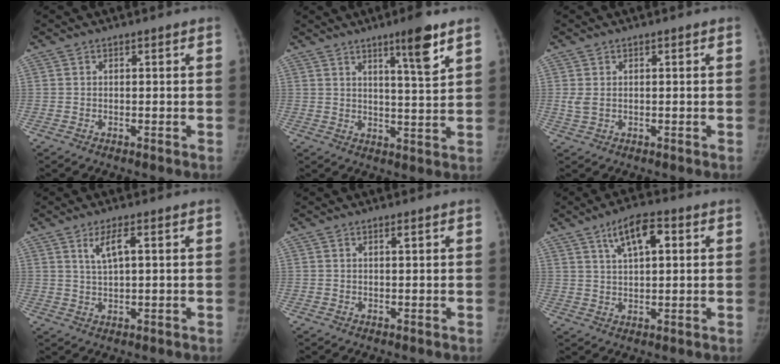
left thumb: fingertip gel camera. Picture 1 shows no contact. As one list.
[{"total": 8.1, "force": [5.0, 0.7, 6.4], "torque": [-0.093, -0.032, 0.077]}, {"total": 1.7, "force": [0.3, 1.1, 1.3], "torque": [-0.034, 0.001, 0.009]}, {"total": 4.0, "force": [1.6, 1.0, 3.5], "torque": [-0.073, -0.004, 0.036]}, {"total": 0.6, "force": [0.3, 0.0, 0.5], "torque": [-0.007, 0.000, 0.005]}, {"total": 7.6, "force": [3.3, 3.1, 6.2], "torque": [-0.092, -0.003, 0.055]}]